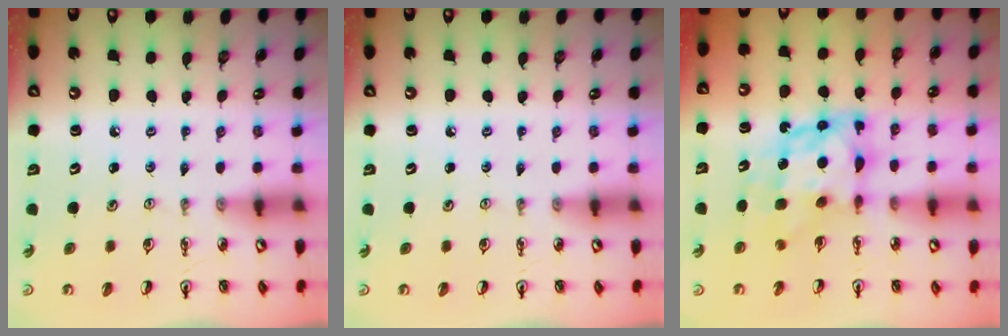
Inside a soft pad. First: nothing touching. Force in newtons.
{"total": 0.0}
{"total": 9.1, "press": 9.1, "slide": 0.7}